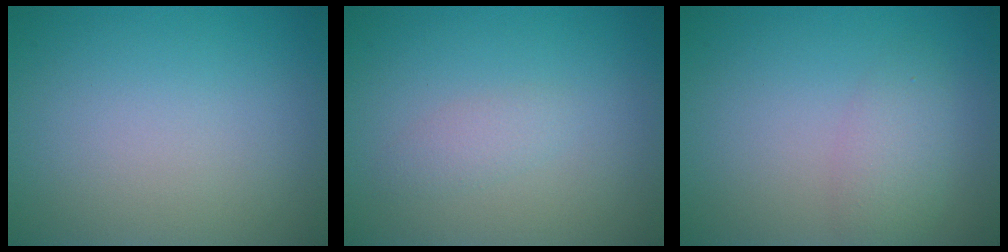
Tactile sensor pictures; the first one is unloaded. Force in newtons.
{"total": 1.3, "press": 1.3, "slide": 0.1}
{"total": 2.4, "press": 2.4, "slide": 0.1}